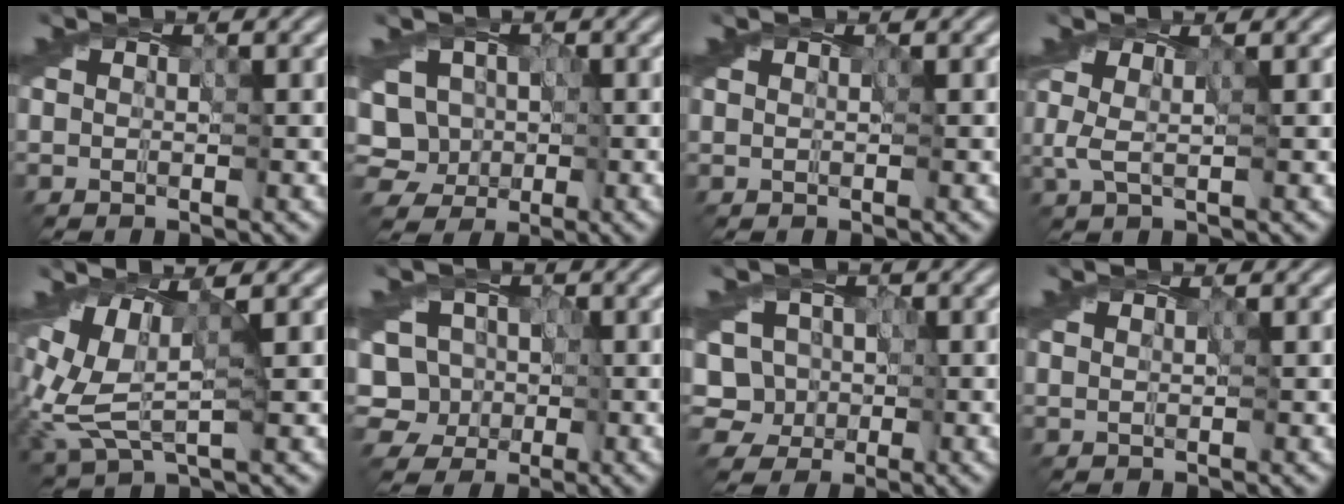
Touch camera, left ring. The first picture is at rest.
{"total": 5.0, "force": [0.8, 4.4, 2.3], "torque": [-0.031, 0.025, -0.009]}
{"total": 0.0}
{"total": 1.3, "force": [0.6, 0.0, 1.2], "torque": [-0.033, 0.001, 0.009]}
{"total": 4.6, "force": [0.6, 1.8, 4.2], "torque": [-0.114, -0.002, 0.015]}
{"total": 5.6, "force": [0.5, 5.1, 2.2], "torque": [-0.024, 0.043, -0.031]}
{"total": 4.9, "force": [0.4, 4.6, 1.8], "torque": [-0.013, 0.036, -0.026]}
{"total": 0.0}